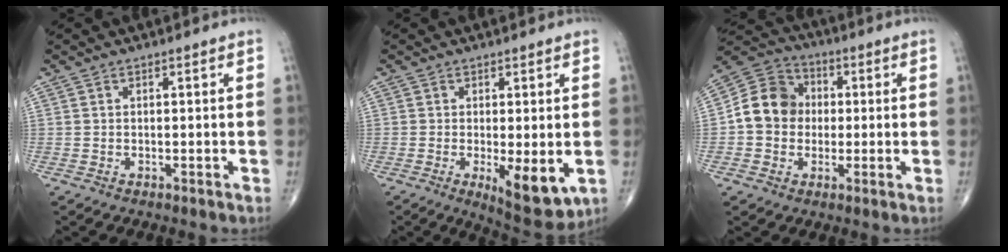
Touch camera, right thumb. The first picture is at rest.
{"total": 8.6, "force": [-2.0, 3.2, 7.8], "torque": [-0.107, -0.023, -0.023]}
{"total": 11.0, "force": [0.0, 9.6, 5.3], "torque": [-0.073, 0.029, -0.013]}